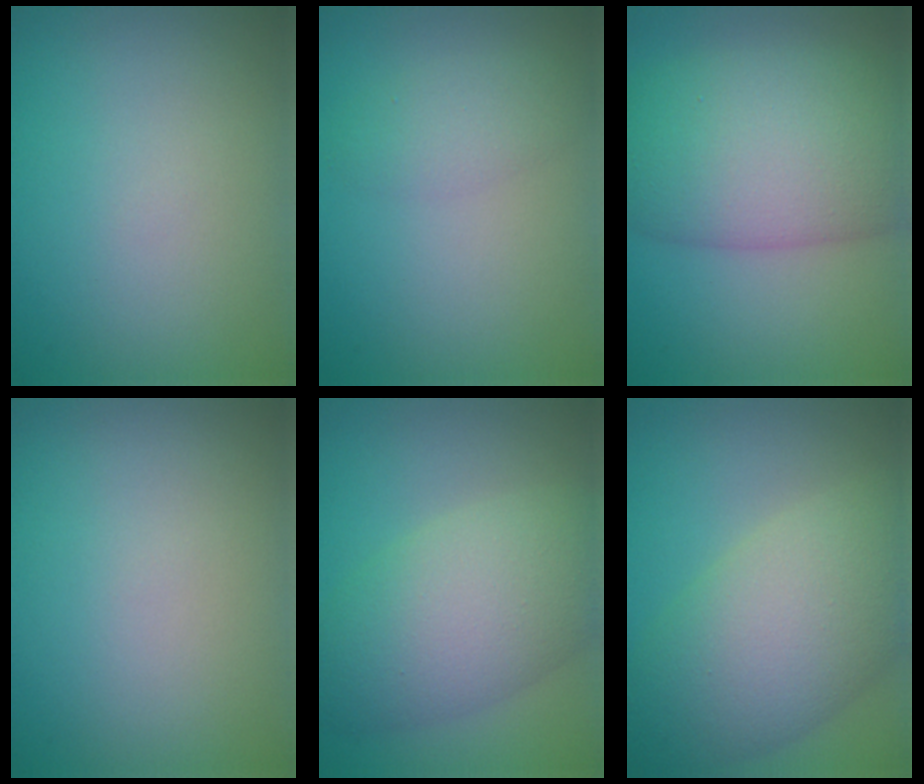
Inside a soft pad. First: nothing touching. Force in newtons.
{"total": 2.2, "press": 2.2, "slide": 0.1}
{"total": 11.2, "press": 11.2, "slide": 0.4}
{"total": 0.0}
{"total": 8.0, "press": 8.0, "slide": 0.3}
{"total": 9.5, "press": 9.5, "slide": 0.6}